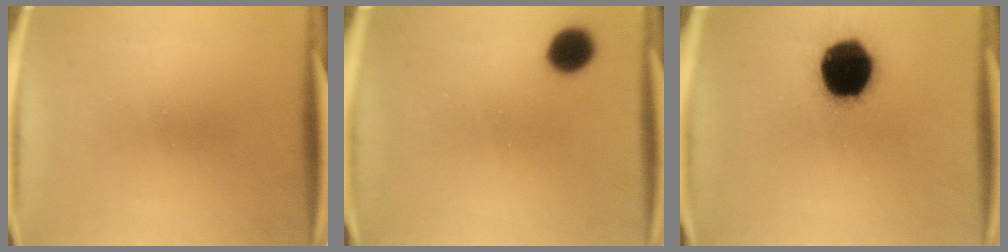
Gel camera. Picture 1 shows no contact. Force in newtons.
{"total": 6.1}
{"total": 19.1}